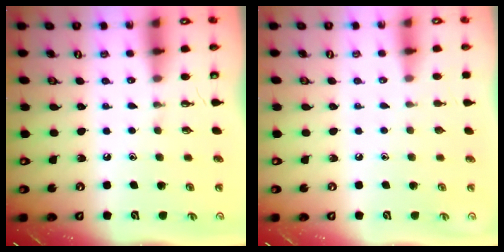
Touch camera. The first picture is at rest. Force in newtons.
{"total": 0.0}